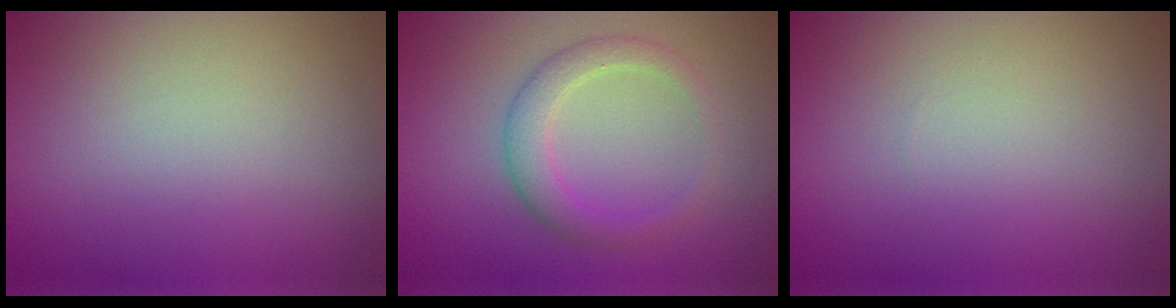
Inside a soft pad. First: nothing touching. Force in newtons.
{"total": 2.8, "press": 2.8, "slide": 0.2}
{"total": 0.0}